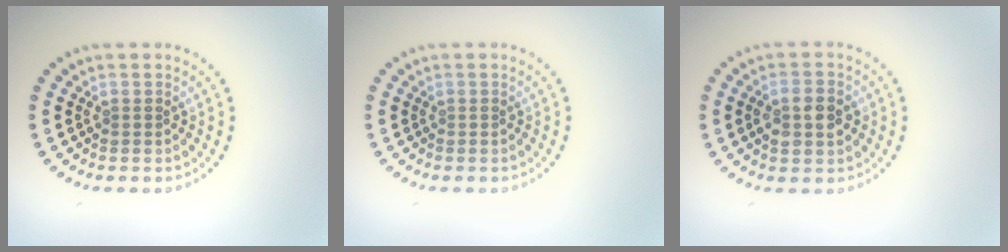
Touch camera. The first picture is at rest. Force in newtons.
{"total": 0.0}
{"total": 2.8, "press": 2.8, "slide": 0.1}